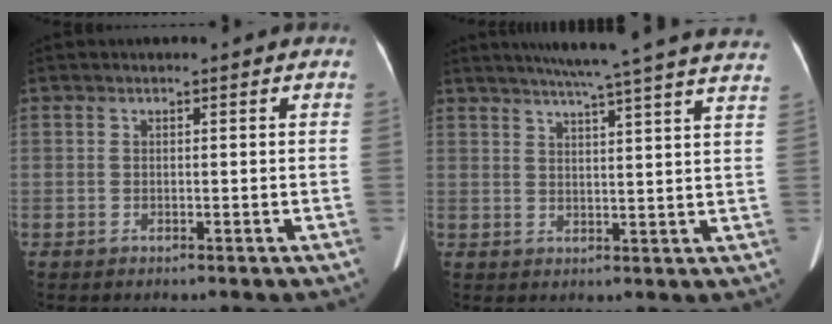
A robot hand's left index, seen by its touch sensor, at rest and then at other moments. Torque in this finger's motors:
{"motor_torque": [0.19, -0.42, 0.00, 0.02]}